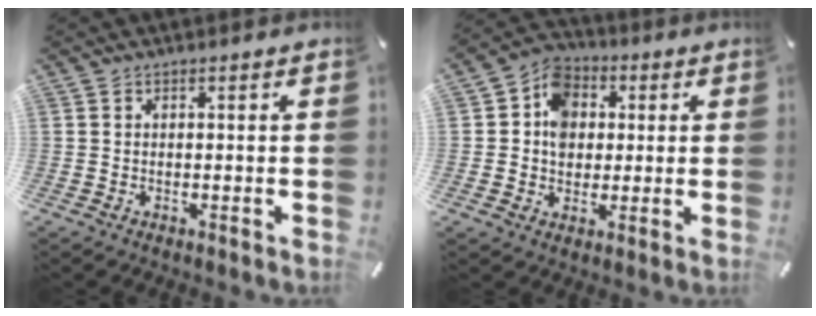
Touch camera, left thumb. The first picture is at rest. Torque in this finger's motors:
{"motor_torque": [0.46, 0.01, 0.18, 0.36, -0.01]}